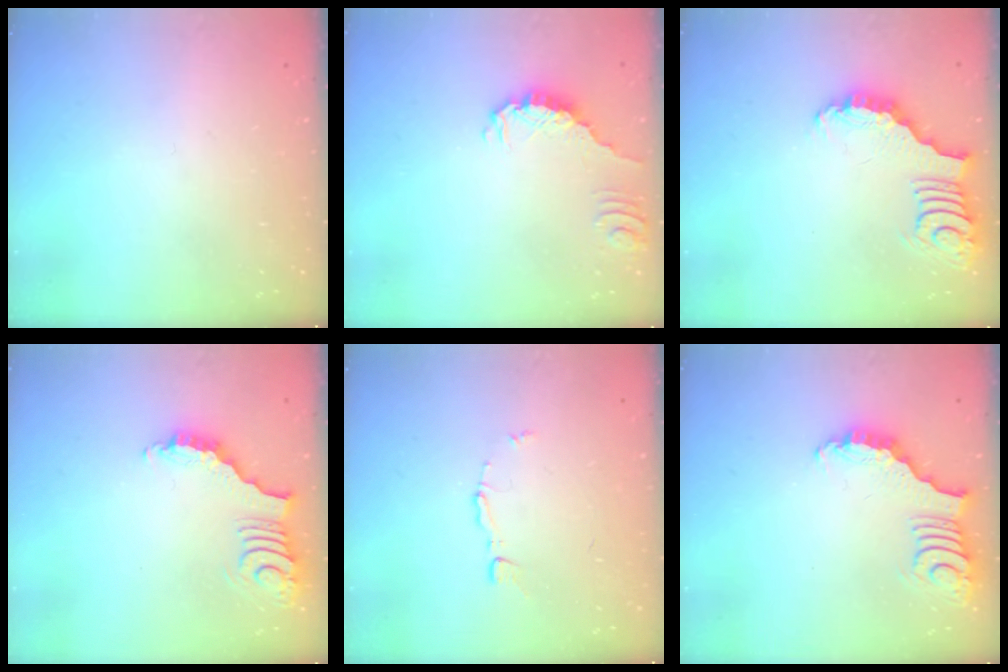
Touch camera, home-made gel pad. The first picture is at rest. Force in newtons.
{"total": 0.6, "press": 0.6, "slide": 0.2}
{"total": 3.4, "press": 3.4, "slide": 0.5}
{"total": 3.8, "press": 3.8, "slide": 0.6}
{"total": 4.5, "press": 4.5, "slide": 0.3}
{"total": 3.2, "press": 3.1, "slide": 0.6}